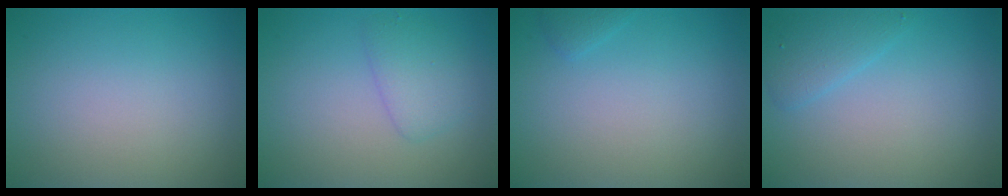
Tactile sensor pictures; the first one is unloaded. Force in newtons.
{"total": 2.2, "press": 2.2, "slide": 0.2}
{"total": 0.7, "press": 0.7, "slide": 0.1}
{"total": 2.0, "press": 2.0, "slide": 0.1}